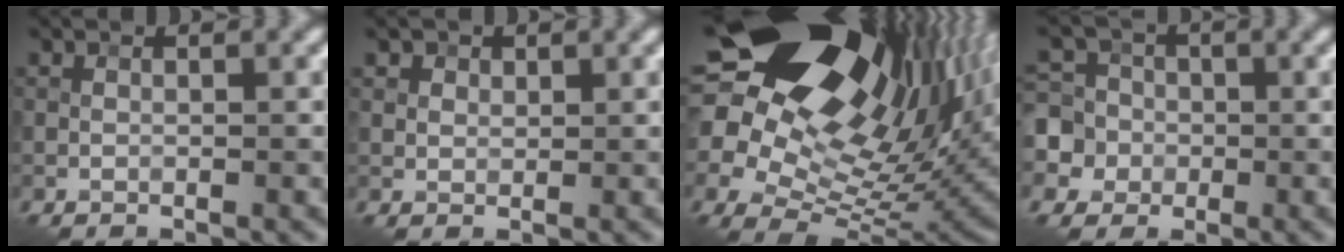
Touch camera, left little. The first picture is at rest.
{"total": 2.3, "force": [1.4, 1.6, 0.8], "torque": [-0.019, -0.001, 0.023]}
{"total": 22.8, "force": [9.2, 14.7, 14.8], "torque": [-0.288, 0.053, 0.161]}
{"total": 6.5, "force": [-0.6, 6.3, 1.6], "torque": [-0.033, 0.024, -0.045]}